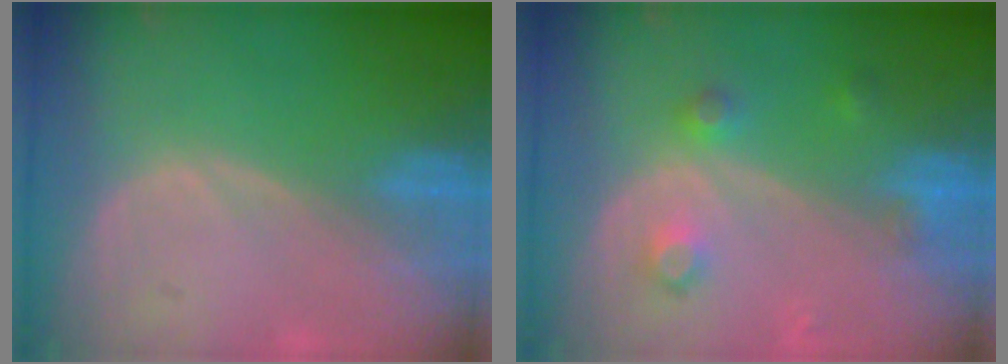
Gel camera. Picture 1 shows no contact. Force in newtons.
{"total": 3.8, "press": 3.4, "slide": 1.7}